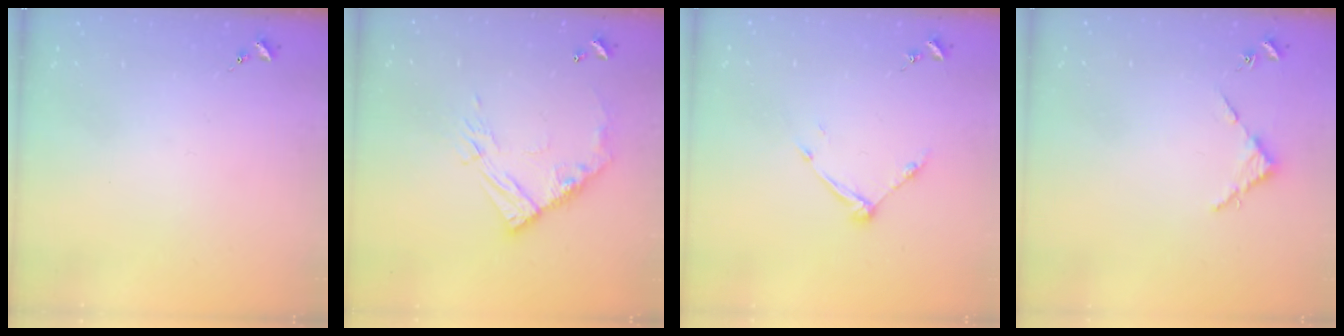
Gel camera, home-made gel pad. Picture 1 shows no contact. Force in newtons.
{"total": 12.9, "press": 12.9, "slide": 1.3}
{"total": 8.4, "press": 8.4, "slide": 0.5}
{"total": 2.7, "press": 2.7, "slide": 0.3}